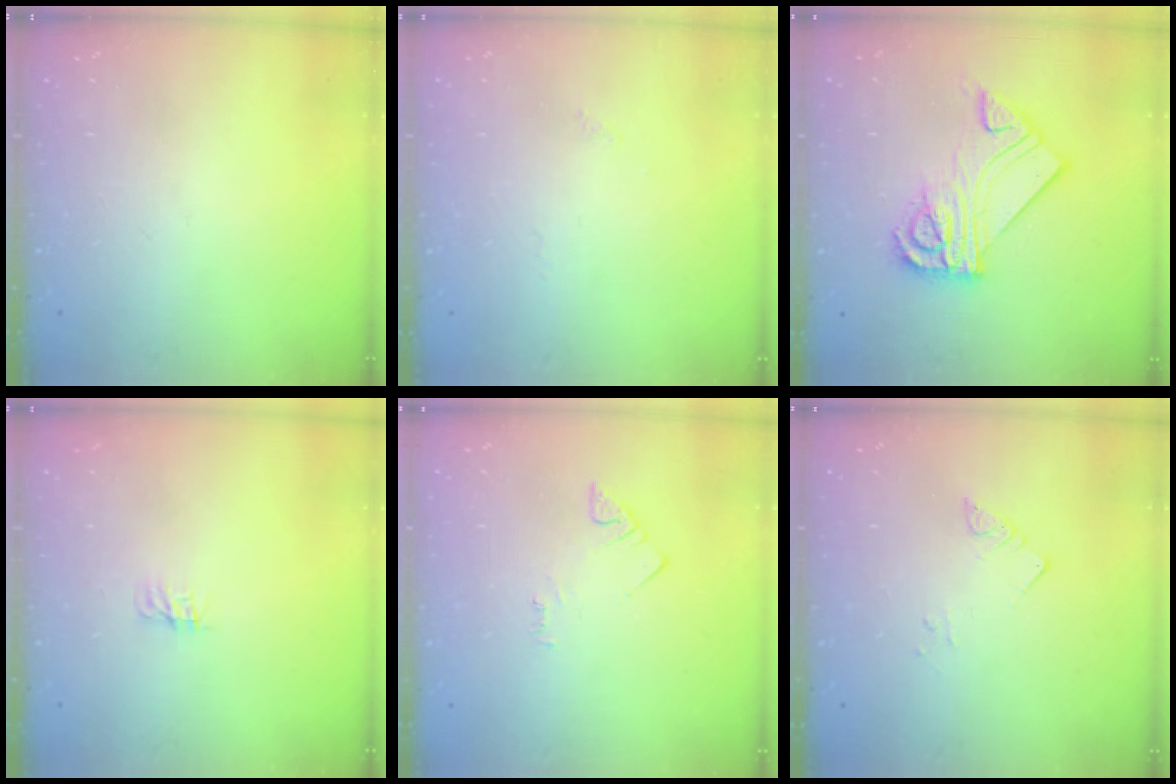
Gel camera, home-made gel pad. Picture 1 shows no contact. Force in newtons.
{"total": 1.7, "press": 1.6, "slide": 0.4}
{"total": 13.3, "press": 13.3, "slide": 1.3}
{"total": 0.0}
{"total": 2.5, "press": 2.5, "slide": 0.4}
{"total": 2.8, "press": 2.8, "slide": 0.2}